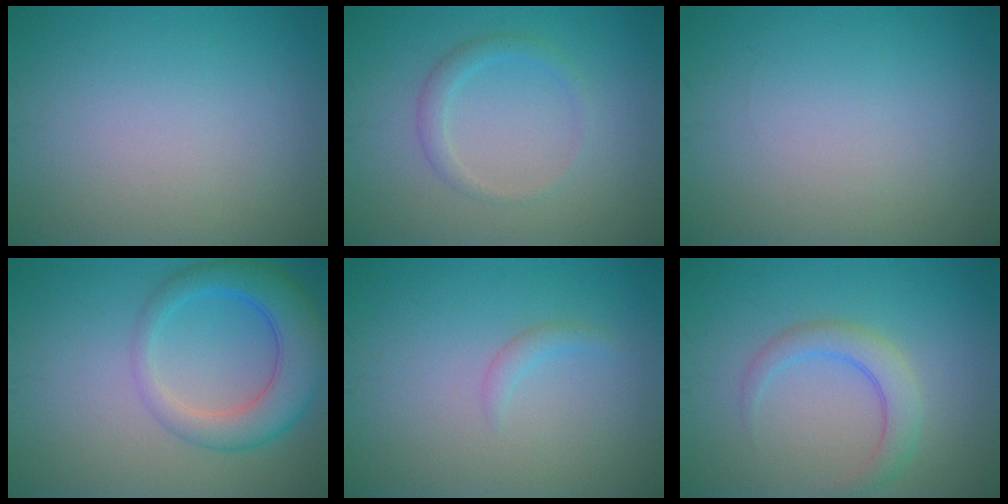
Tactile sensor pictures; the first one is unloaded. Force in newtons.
{"total": 1.8, "press": 1.8, "slide": 0.1}
{"total": 0.0}
{"total": 5.7, "press": 5.7, "slide": 0.4}
{"total": 1.0, "press": 1.0, "slide": 0.0}
{"total": 3.0, "press": 3.0, "slide": 0.1}